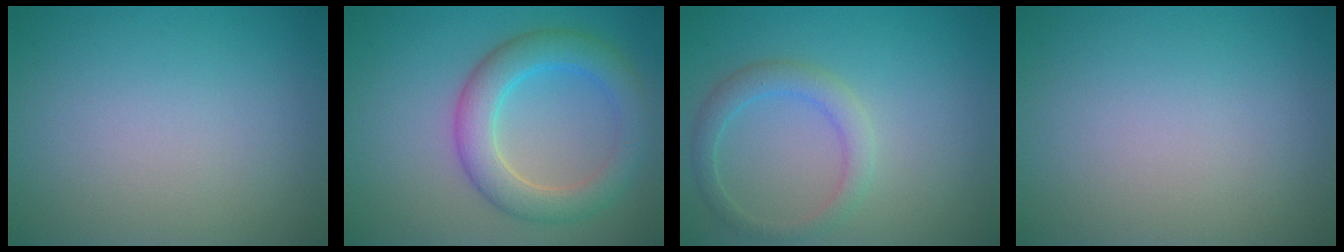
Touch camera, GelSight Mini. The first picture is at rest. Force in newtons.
{"total": 5.2, "press": 5.2, "slide": 0.2}
{"total": 2.5, "press": 2.5, "slide": 0.0}
{"total": 0.0}